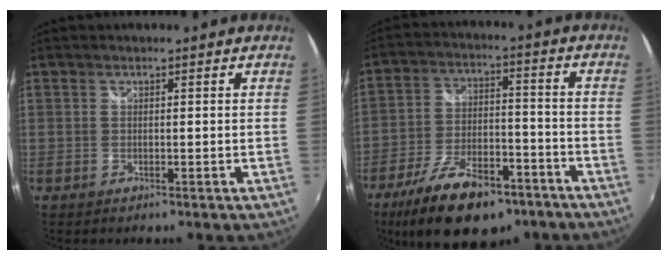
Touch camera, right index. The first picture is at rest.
{"total": 18.6, "force": [-12.5, 8.2, 11.0], "torque": [-0.218, -0.016, -0.196]}